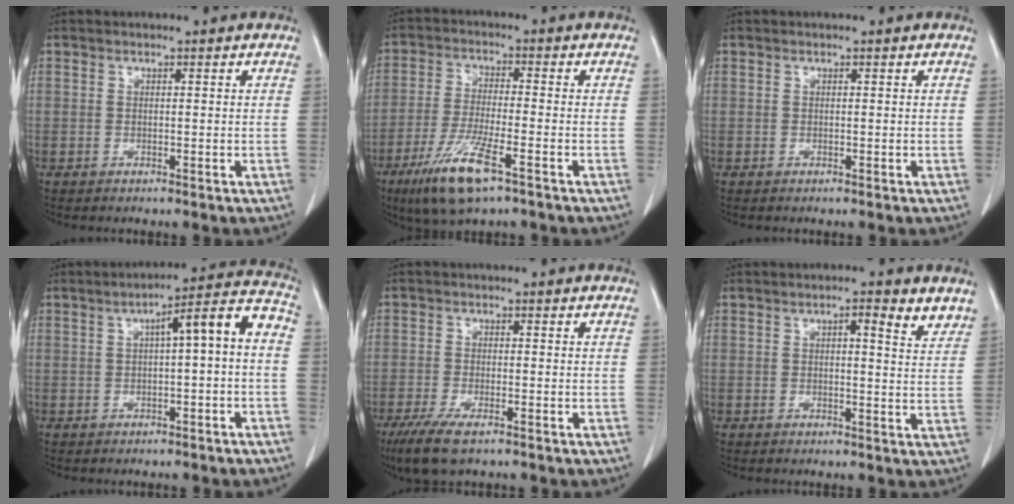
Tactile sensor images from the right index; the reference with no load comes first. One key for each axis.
{"total": 9.9, "fx": -5.7, "fy": 1.3, "fz": 8.0, "tx": -0.166, "ty": -0.026, "tz": -0.100}
{"total": 0.0}
{"total": 8.0, "fx": 0.0, "fy": 1.2, "fz": 7.9, "tx": -0.107, "ty": 0.035, "tz": -0.005}
{"total": 6.4, "fx": -4.0, "fy": 1.2, "fz": 4.8, "tx": -0.092, "ty": -0.020, "tz": -0.065}
{"total": 4.5, "fx": 2.9, "fy": 0.9, "fz": 3.4, "tx": -0.040, "ty": 0.000, "tz": 0.034}